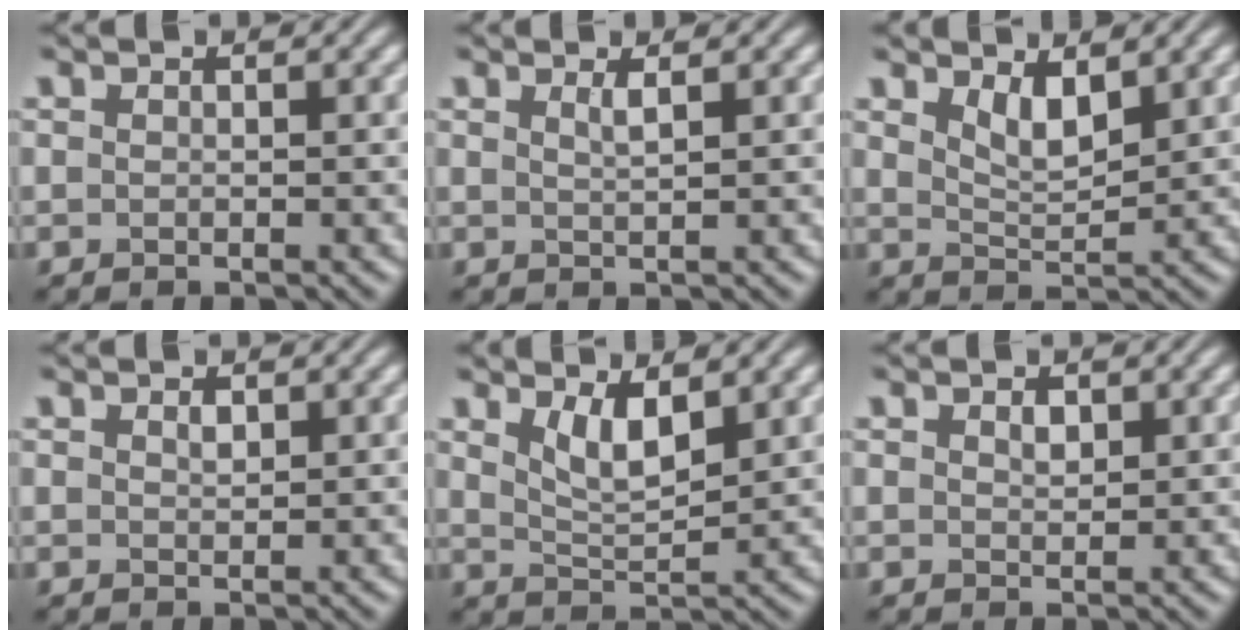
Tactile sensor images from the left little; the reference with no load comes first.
{"total": 1.2, "force": [0.7, 0.3, 1.0], "torque": [-0.011, 0.001, 0.010]}
{"total": 2.8, "force": [1.7, 1.0, 2.0], "torque": [-0.041, -0.009, 0.035]}
{"total": 0.8, "force": [0.5, 0.4, 0.6], "torque": [-0.013, 0.000, 0.009]}
{"total": 3.3, "force": [1.8, 1.1, 2.6], "torque": [-0.052, -0.010, 0.039]}
{"total": 1.1, "force": [0.6, 0.7, 0.7], "torque": [-0.012, 0.000, 0.011]}